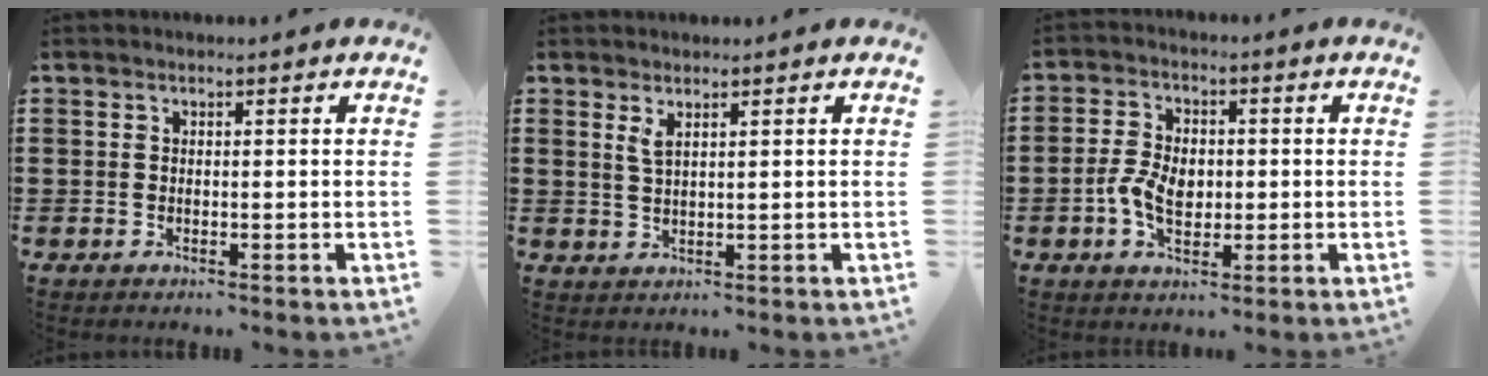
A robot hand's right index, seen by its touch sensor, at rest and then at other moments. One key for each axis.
{"total": 1.9, "fx": 1.1, "fy": 0.4, "fz": 1.4, "tx": -0.031, "ty": 0.001, "tz": 0.020}
{"total": 5.4, "fx": -0.8, "fy": 3.8, "fz": 3.9, "tx": -0.080, "ty": 0.003, "tz": -0.020}